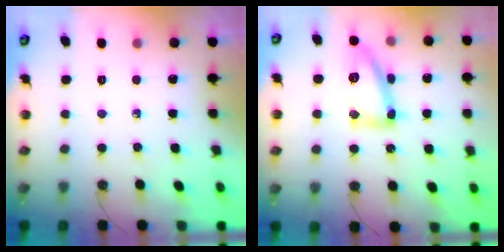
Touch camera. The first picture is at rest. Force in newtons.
{"total": 14.3, "press": 14.3, "slide": 1.1}